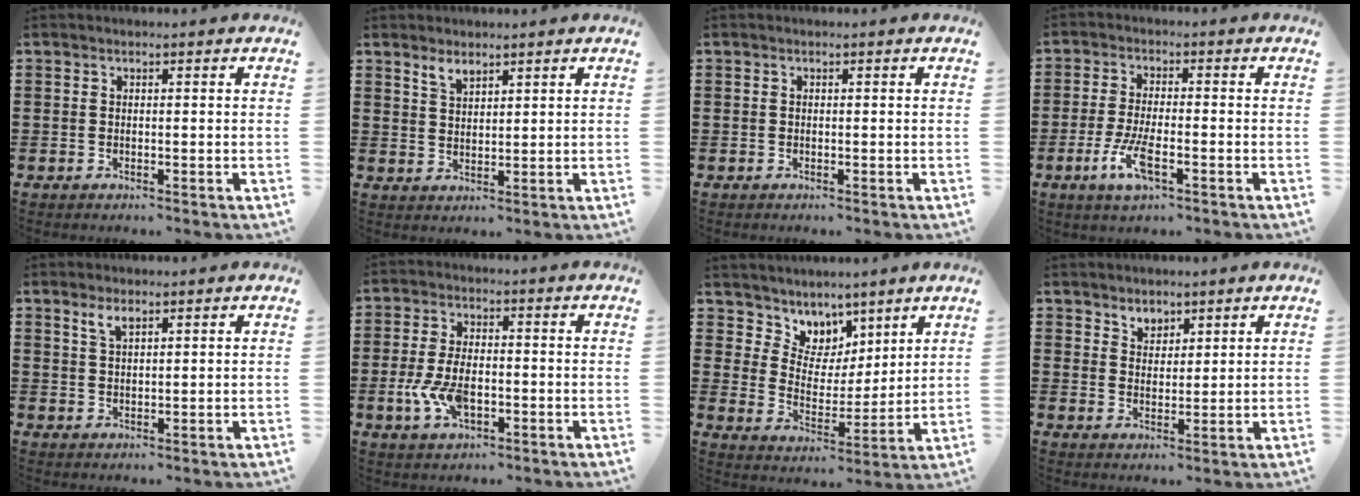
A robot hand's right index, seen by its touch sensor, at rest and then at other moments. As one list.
[{"total": 2.5, "force": [2.1, 1.0, 1.0], "torque": [-0.025, 0.002, 0.040]}, {"total": 0.0}, {"total": 6.0, "force": [-2.7, 1.5, 5.2], "torque": [-0.117, -0.015, -0.051]}, {"total": 2.4, "force": [1.6, 0.9, 1.5], "torque": [-0.034, 0.003, 0.029]}, {"total": 6.7, "force": [-1.8, 3.3, 5.5], "torque": [-0.128, -0.003, -0.036]}, {"total": 6.1, "force": [4.6, 3.9, -0.9], "torque": [-0.027, -0.042, 0.085]}, {"total": 3.2, "force": [2.6, 2.0, 0.0], "torque": [-0.013, 0.006, 0.050]}]